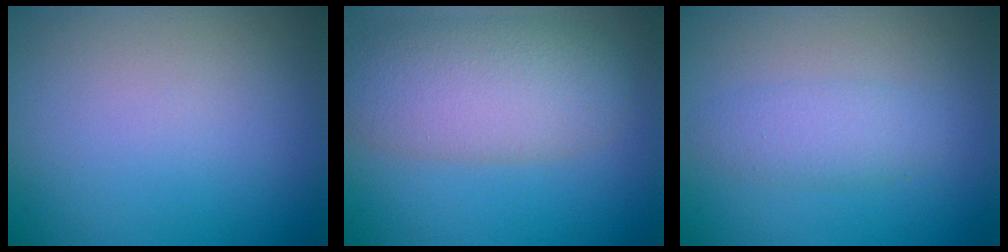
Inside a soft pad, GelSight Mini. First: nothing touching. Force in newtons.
{"total": 6.7, "press": 6.7, "slide": 0.1}
{"total": 2.3, "press": 2.3, "slide": 0.1}